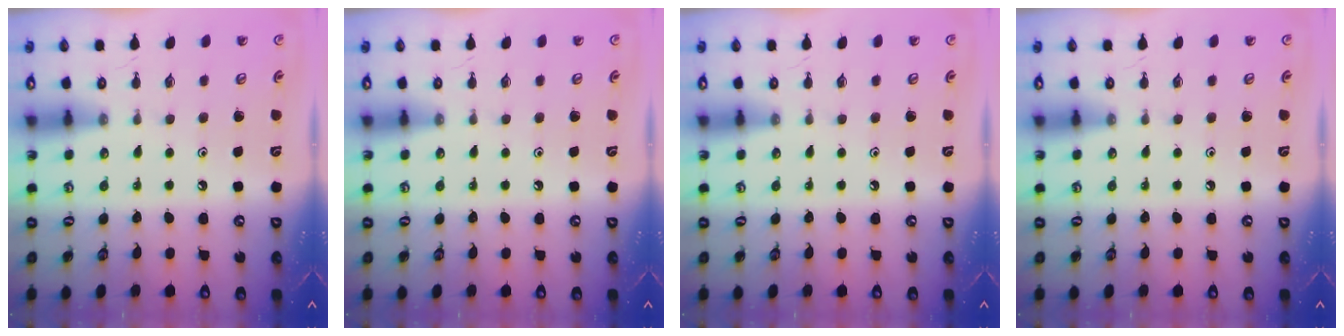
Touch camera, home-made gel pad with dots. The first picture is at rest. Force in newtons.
{"total": 0.0}
{"total": 0.0}
{"total": 0.0}